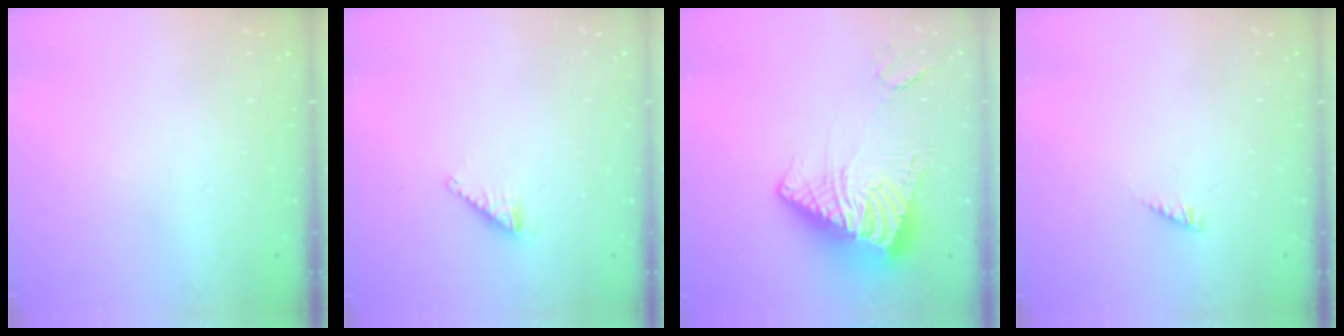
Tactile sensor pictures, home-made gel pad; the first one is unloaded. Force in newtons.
{"total": 2.1, "press": 2.1, "slide": 0.1}
{"total": 16.3, "press": 16.2, "slide": 1.8}
{"total": 2.5, "press": 2.5, "slide": 0.2}